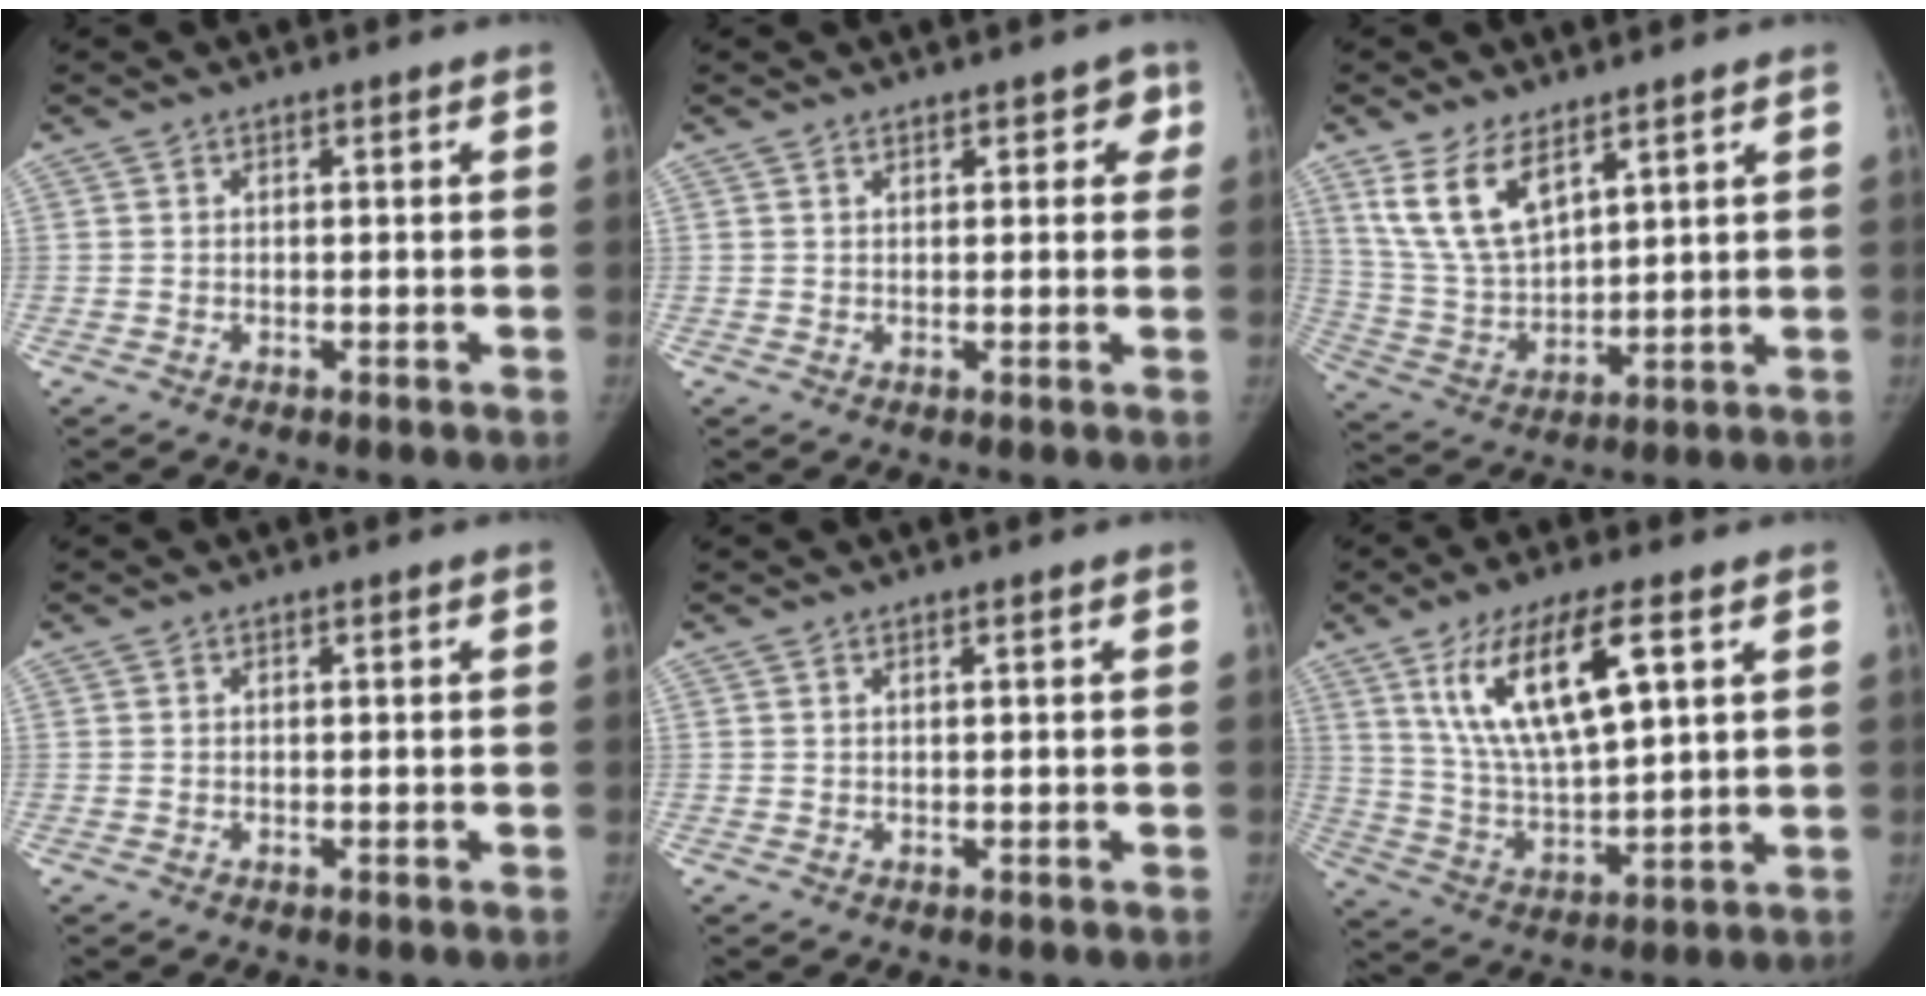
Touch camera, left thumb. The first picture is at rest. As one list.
[{"total": 3.2, "force": [1.8, 1.8, 2.0], "torque": [0.011, -0.001, 0.018]}, {"total": 11.7, "force": [6.9, 5.4, 7.7], "torque": [-0.135, -0.031, 0.153]}, {"total": 0.0}, {"total": 0.0}, {"total": 16.3, "force": [6.9, 5.5, 13.7], "torque": [-0.243, -0.022, 0.135]}]